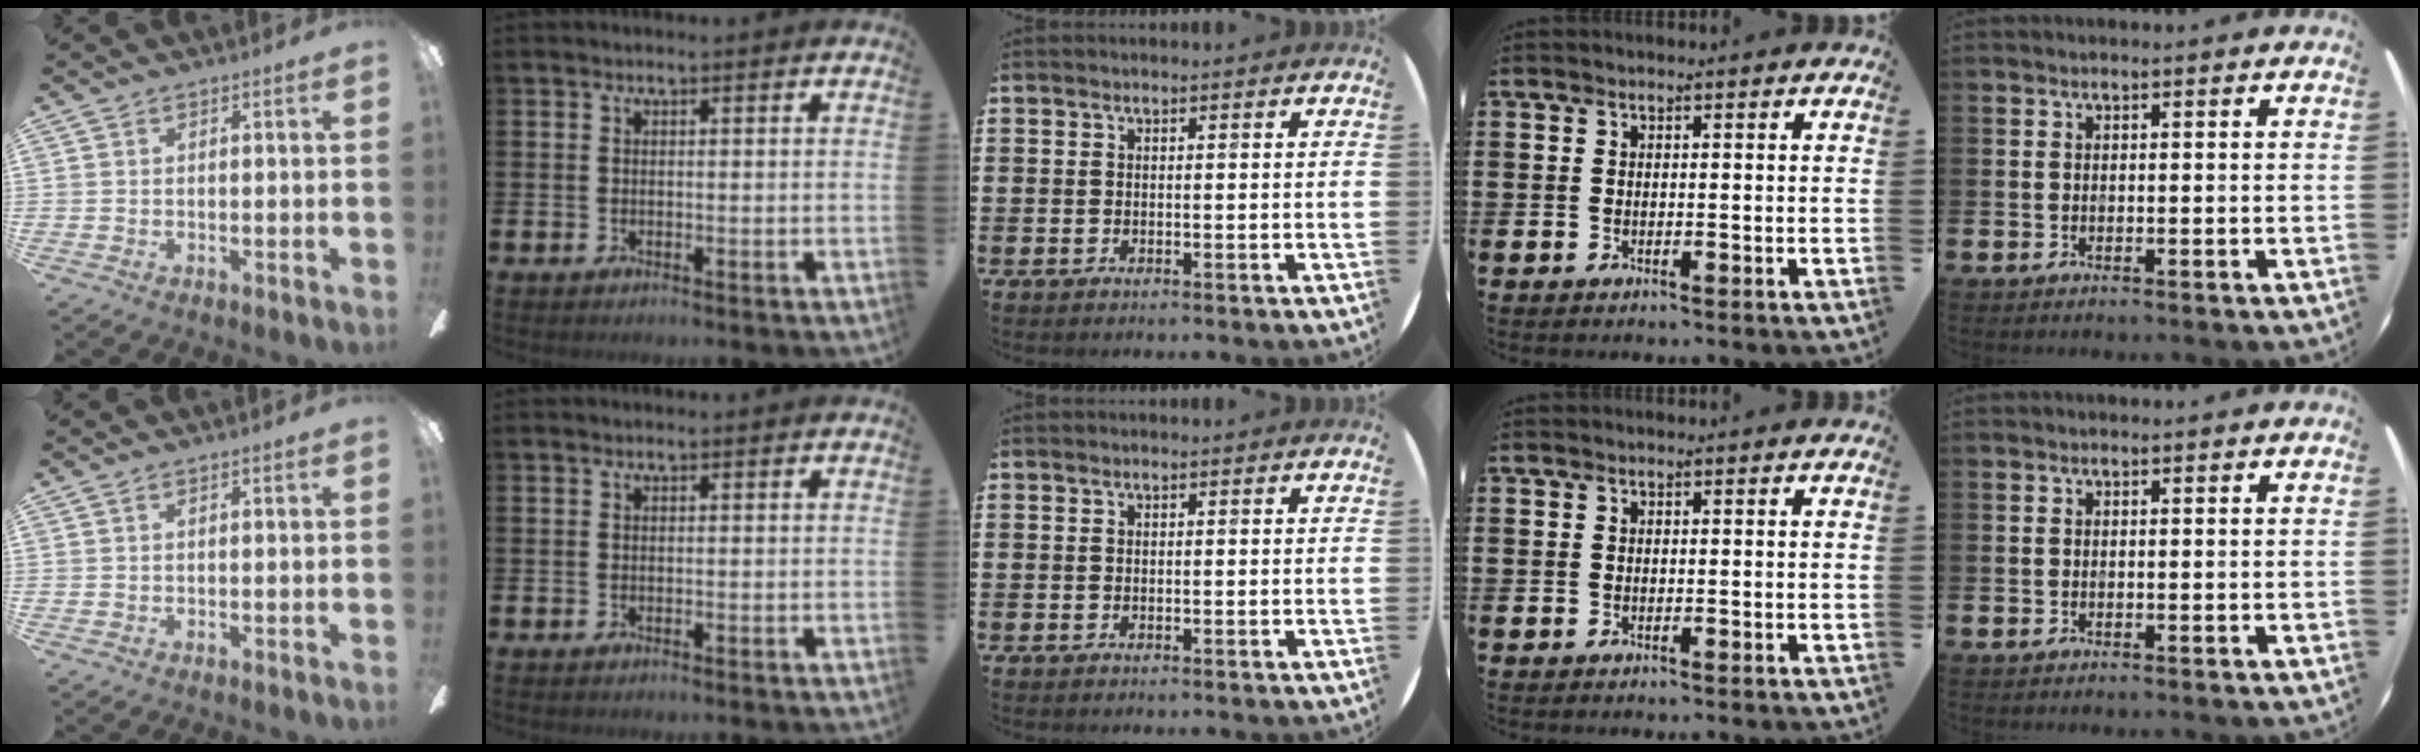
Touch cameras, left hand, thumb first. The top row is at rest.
{}